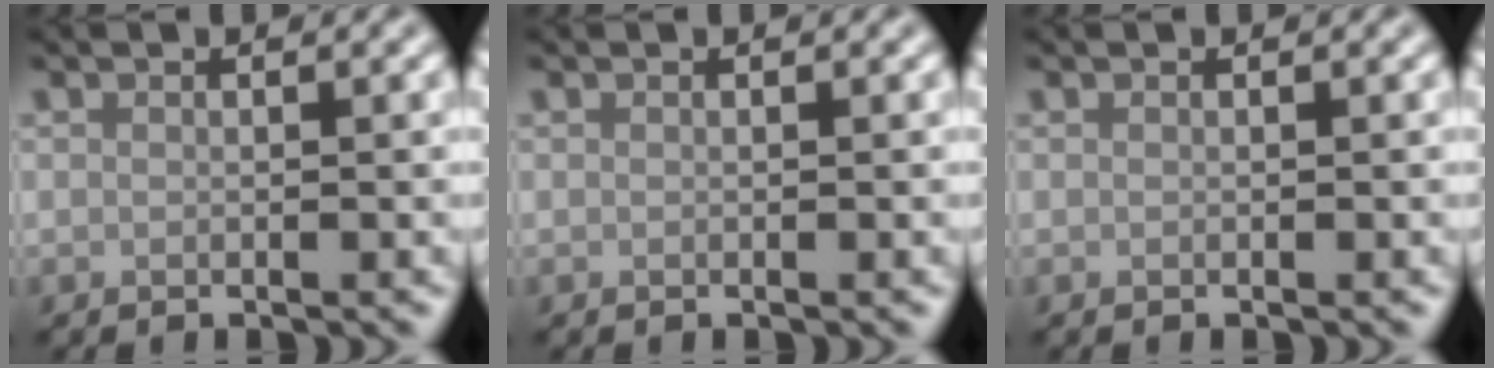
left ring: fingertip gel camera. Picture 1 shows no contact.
{"total": 0.0}
{"total": 0.0}